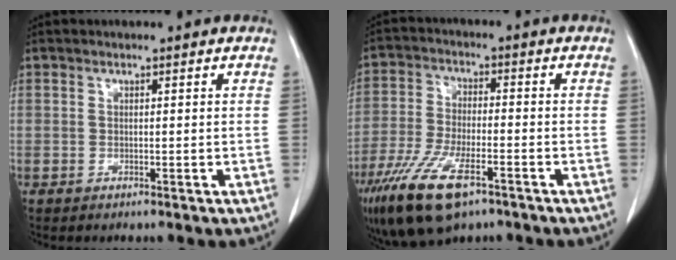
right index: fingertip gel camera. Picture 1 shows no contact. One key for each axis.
{"total": 12.8, "fx": -8.0, "fy": 4.2, "fz": 9.2, "tx": -0.186, "ty": -0.025, "tz": -0.141}